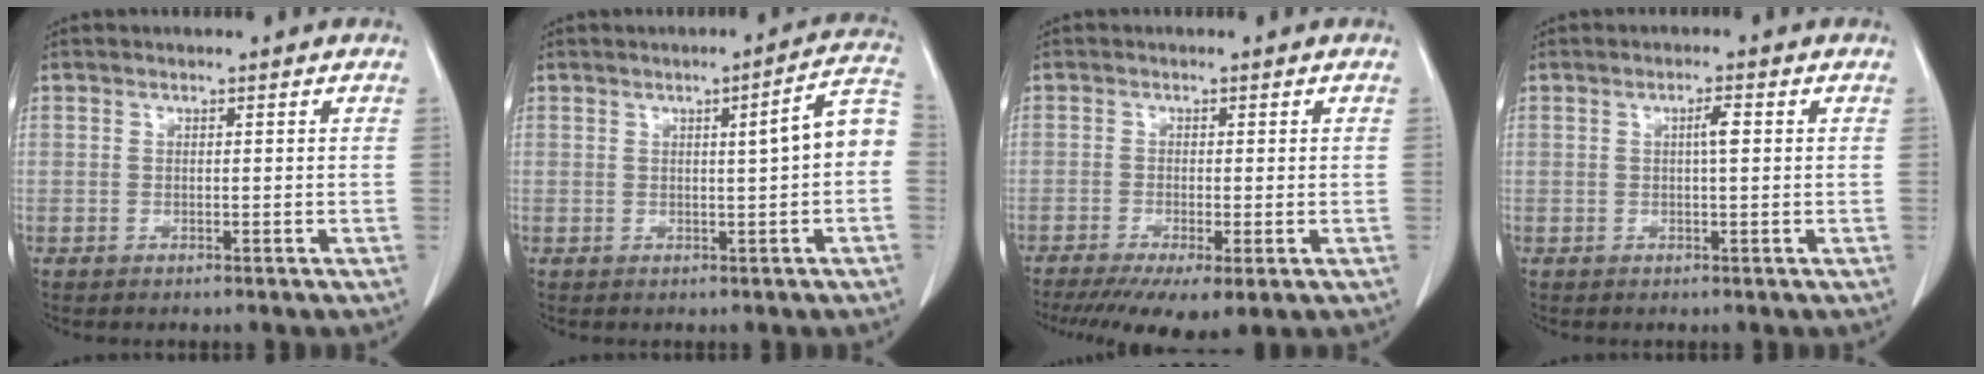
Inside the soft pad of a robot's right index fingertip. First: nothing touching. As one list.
[{"total": 6.4, "force": [0.1, 0.3, 6.4], "torque": [-0.082, 0.017, -0.001]}, {"total": 8.4, "force": [-5.1, 1.8, 6.4], "torque": [-0.099, -0.019, -0.081]}, {"total": 2.2, "force": [0.4, 0.1, 2.1], "torque": [-0.035, 0.003, 0.005]}]